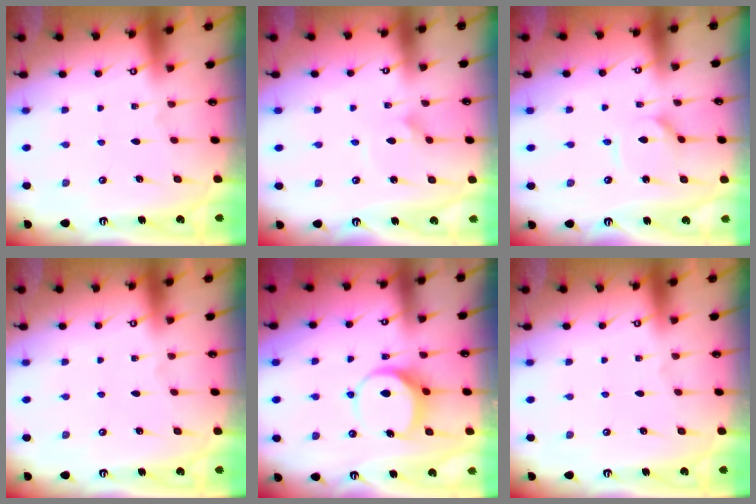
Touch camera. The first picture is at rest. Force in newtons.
{"total": 1.5, "press": 1.5, "slide": 0.0}
{"total": 4.4, "press": 4.4, "slide": 0.5}
{"total": 0.0}
{"total": 8.5, "press": 8.4, "slide": 0.9}
{"total": 0.0}